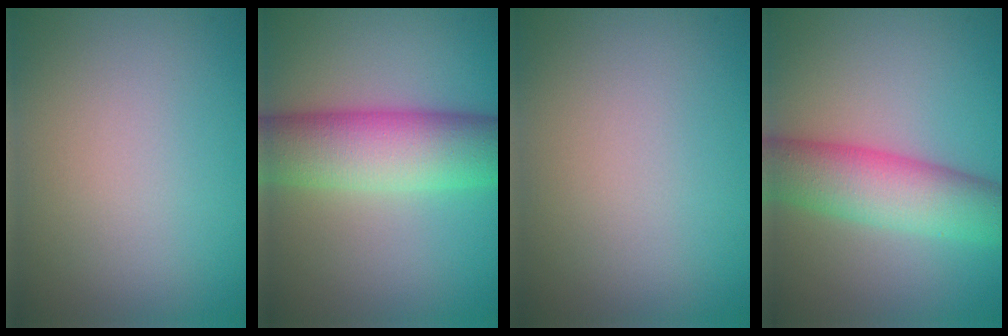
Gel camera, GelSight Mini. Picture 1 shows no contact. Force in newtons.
{"total": 8.8, "press": 8.8, "slide": 0.2}
{"total": 0.0}
{"total": 7.3, "press": 7.2, "slide": 0.1}